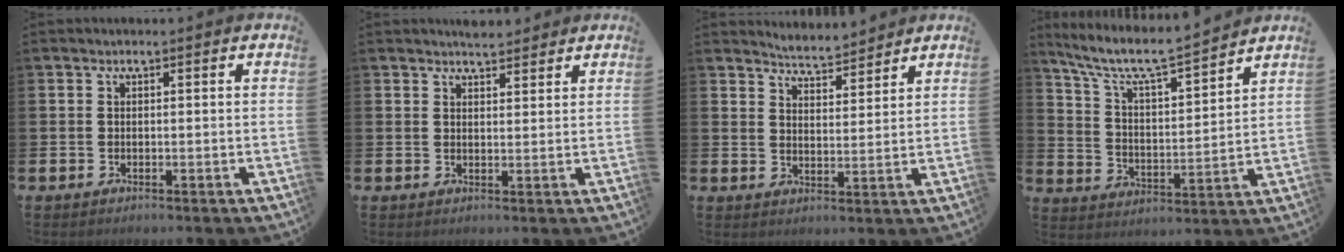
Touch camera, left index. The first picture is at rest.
{"total": 2.7, "force": [2.6, 0.6, -0.3], "torque": [0.018, -0.016, 0.044]}
{"total": 4.7, "force": [4.7, 0.1, -0.1], "torque": [-0.007, -0.032, 0.084]}
{"total": 7.9, "force": [7.1, 1.1, 3.3], "torque": [-0.098, -0.049, 0.119]}